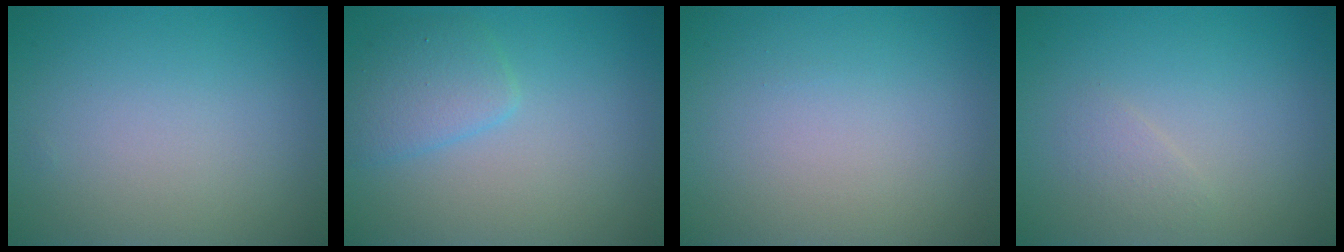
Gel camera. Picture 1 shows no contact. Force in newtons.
{"total": 2.7, "press": 2.7, "slide": 0.1}
{"total": 0.0}
{"total": 1.0, "press": 1.0, "slide": 0.1}